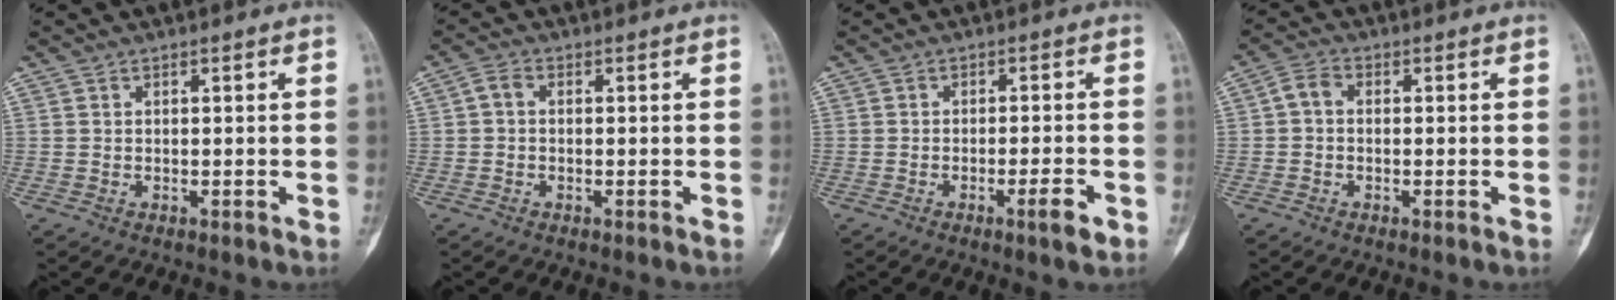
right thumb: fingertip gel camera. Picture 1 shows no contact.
{"total": 2.0, "force": [-0.1, 1.3, 1.5], "torque": [-0.027, 0.005, -0.007]}
{"total": 4.0, "force": [-2.0, 0.5, 3.4], "torque": [-0.054, 0.006, -0.032]}
{"total": 3.1, "force": [-0.1, 2.2, 2.2], "torque": [-0.038, 0.009, -0.012]}